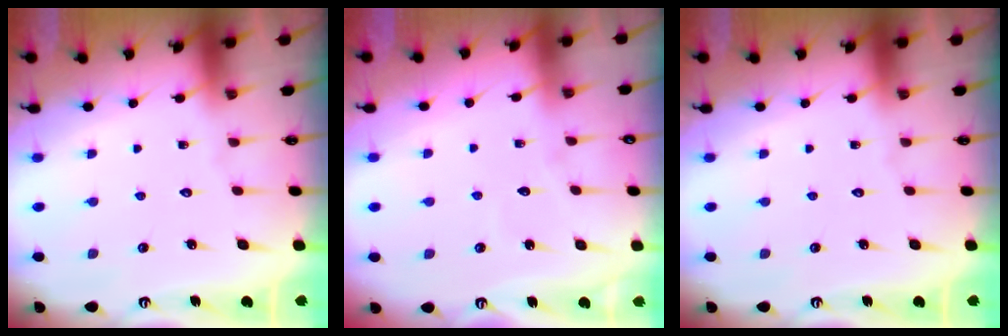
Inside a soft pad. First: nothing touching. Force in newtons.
{"total": 4.4, "press": 4.3, "slide": 0.4}
{"total": 0.0}